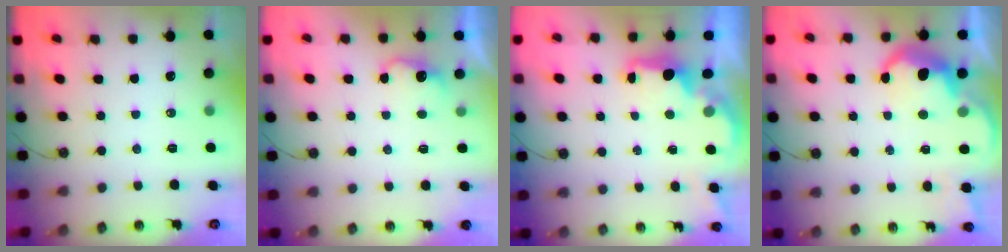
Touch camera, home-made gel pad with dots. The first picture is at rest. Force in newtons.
{"total": 3.8, "press": 3.6, "slide": 1.0}
{"total": 2.2, "press": 2.0, "slide": 0.8}
{"total": 8.6, "press": 8.5, "slide": 0.6}